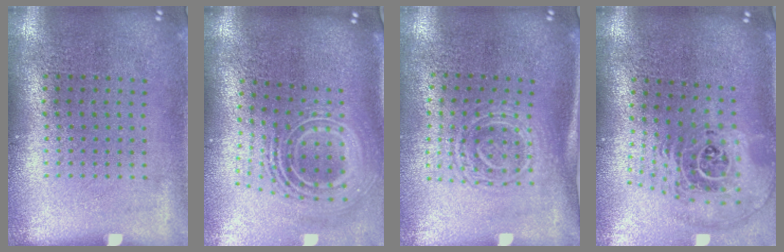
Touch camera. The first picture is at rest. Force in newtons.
{"total": 2.8, "press": 1.9, "slide": 2.2}
{"total": 1.6, "press": 1.3, "slide": 1.0}
{"total": 2.5, "press": 1.8, "slide": 1.8}